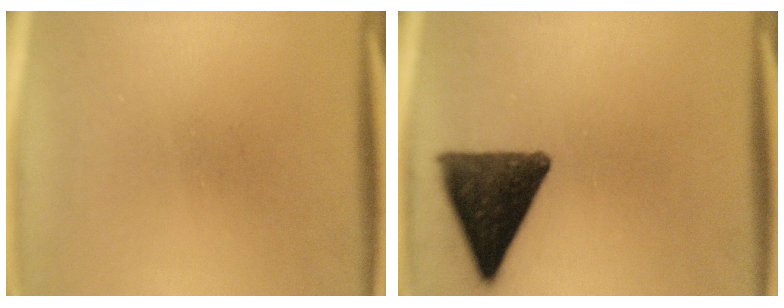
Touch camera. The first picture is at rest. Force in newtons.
{"total": 13.0}